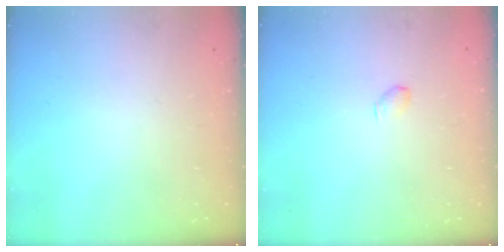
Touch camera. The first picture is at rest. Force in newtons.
{"total": 2.9, "press": 2.9, "slide": 0.5}